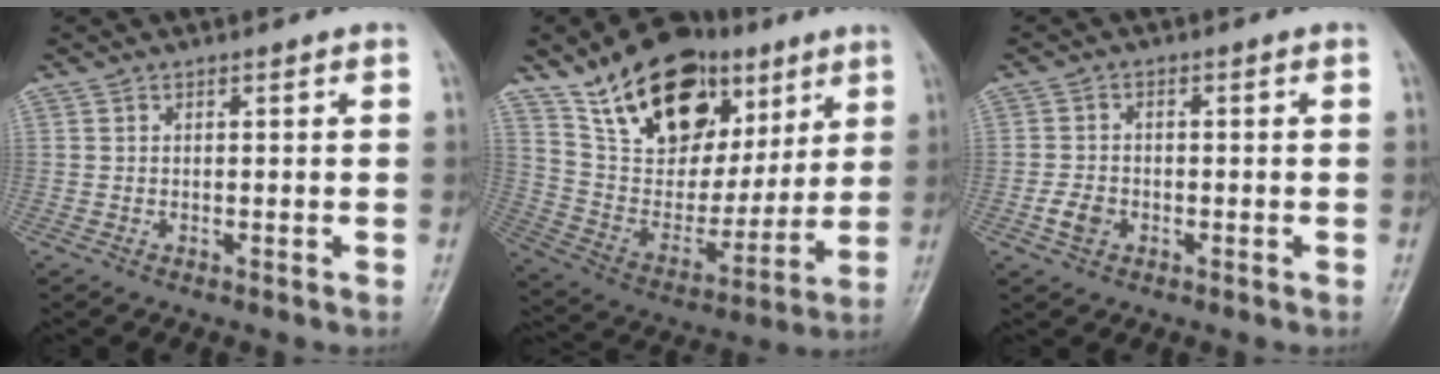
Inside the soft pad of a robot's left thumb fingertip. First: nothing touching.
{"total": 24.2, "force": [12.5, 14.7, 14.6], "torque": [-0.194, -0.025, 0.221]}
{"total": 3.6, "force": [-1.4, 2.7, 1.9], "torque": [-0.032, 0.007, -0.026]}